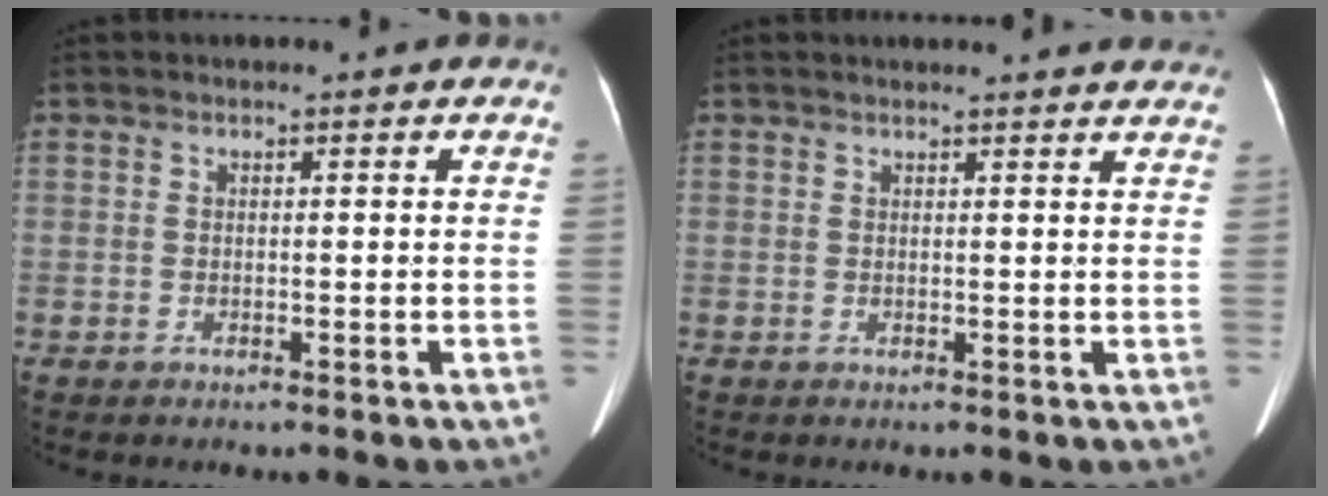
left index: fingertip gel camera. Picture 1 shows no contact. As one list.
[{"total": 8.2, "force": [7.9, 0.9, 2.2], "torque": [-0.017, 0.013, 0.073]}]